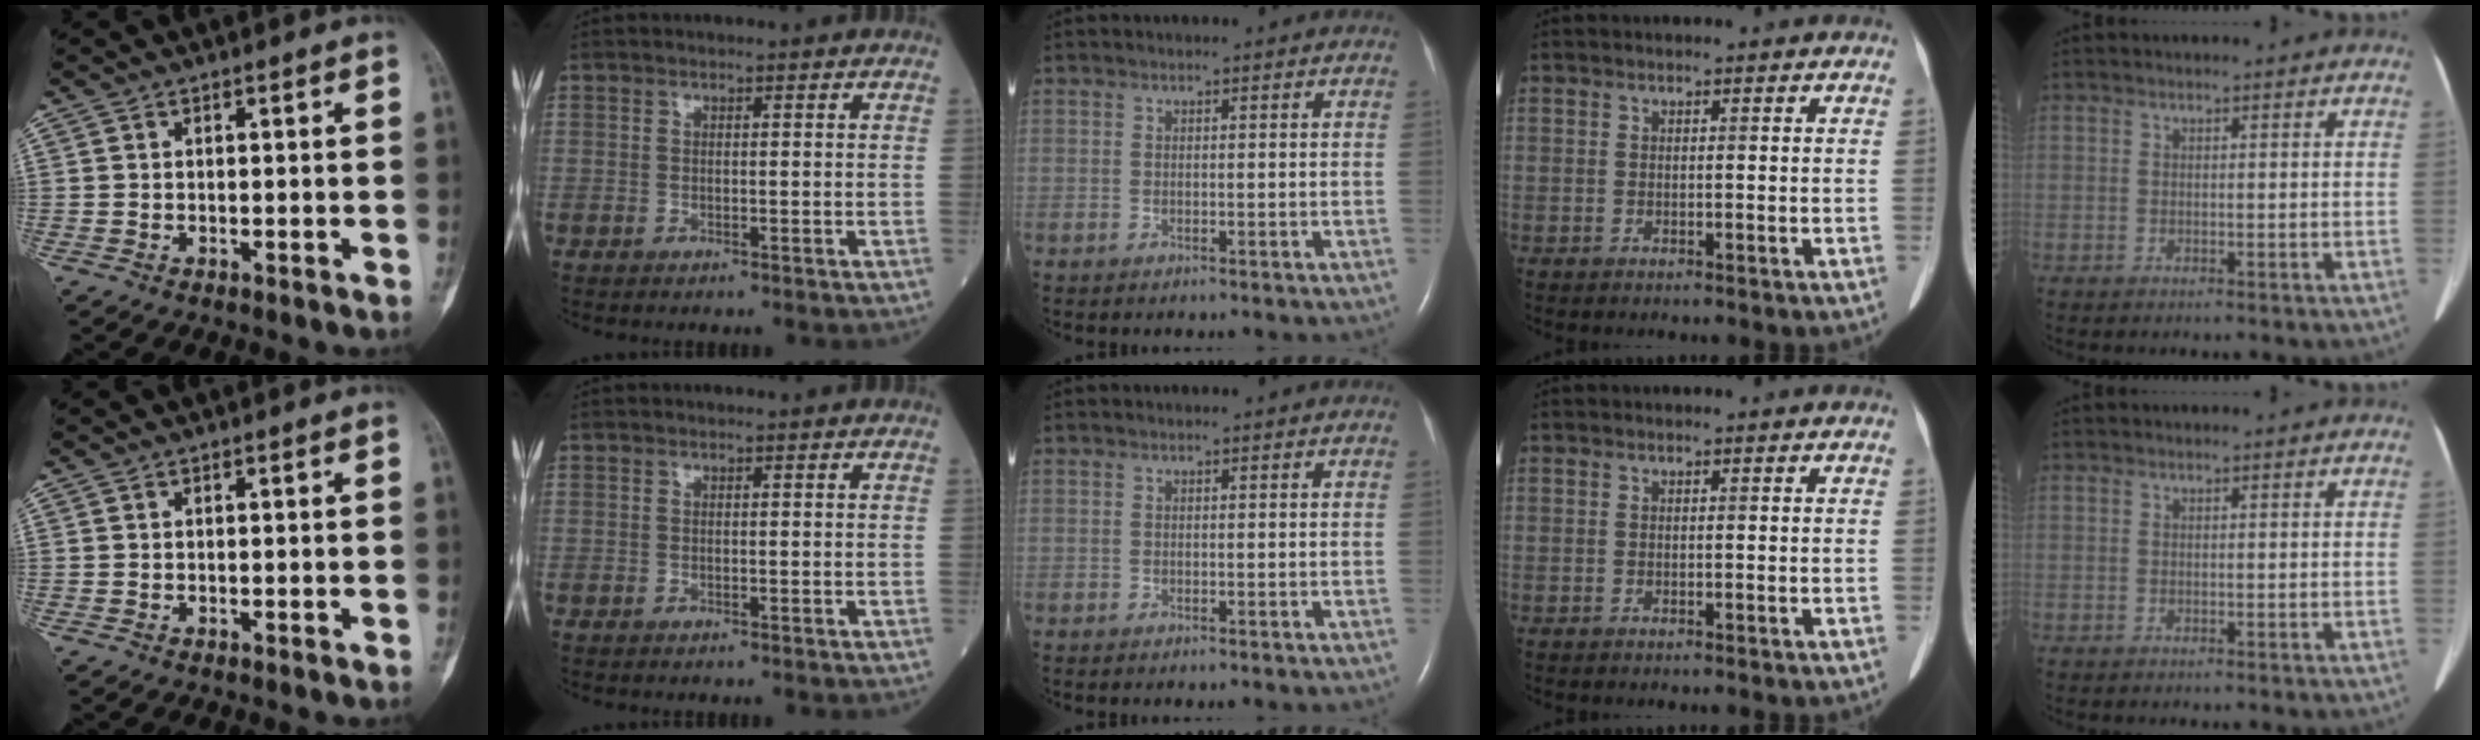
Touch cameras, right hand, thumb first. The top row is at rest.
{}